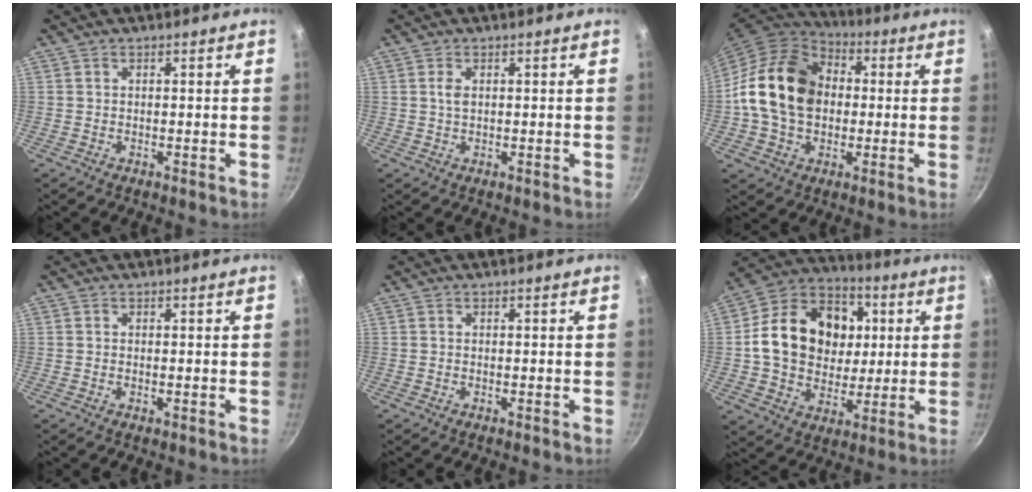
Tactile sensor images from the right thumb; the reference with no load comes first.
{"total": 1.7, "force": [0.4, 0.9, 1.3], "torque": [-0.026, 0.000, 0.008]}
{"total": 18.1, "force": [0.6, 13.7, 11.8], "torque": [-0.188, 0.028, 0.001]}
{"total": 0.7, "force": [-0.1, 0.3, 0.6], "torque": [-0.011, 0.000, -0.003]}
{"total": 0.0}
{"total": 20.9, "force": [2.8, 16.6, 12.4], "torque": [-0.182, 0.020, 0.043]}